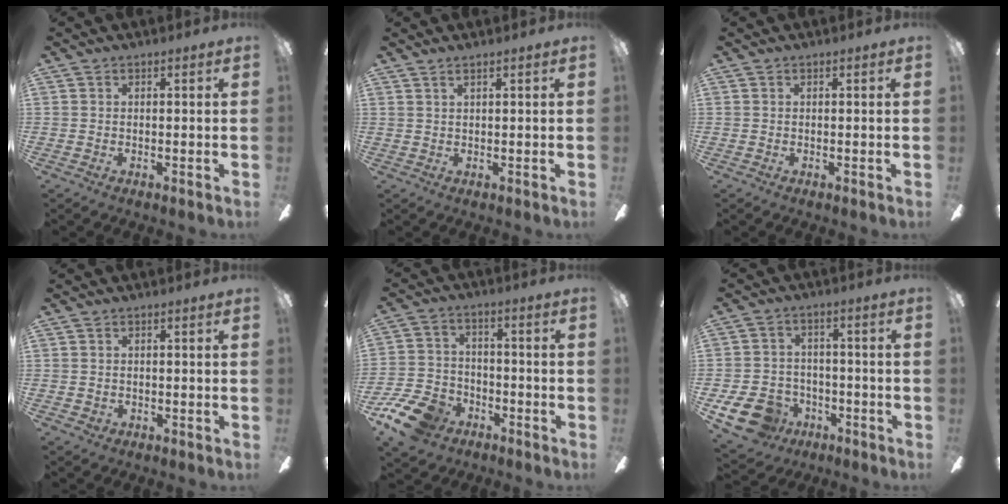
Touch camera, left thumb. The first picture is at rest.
{"total": 1.1, "force": [1.0, -0.1, 0.5], "torque": [-0.012, -0.001, 0.018]}
{"total": 0.0}
{"total": 0.9, "force": [-0.1, 0.9, 0.2], "torque": [-0.004, 0.004, -0.005]}
{"total": 12.6, "force": [-8.1, 7.6, 5.8], "torque": [-0.127, 0.052, -0.146]}
{"total": 11.2, "force": [-6.1, 8.0, 4.9], "torque": [-0.125, 0.037, -0.110]}